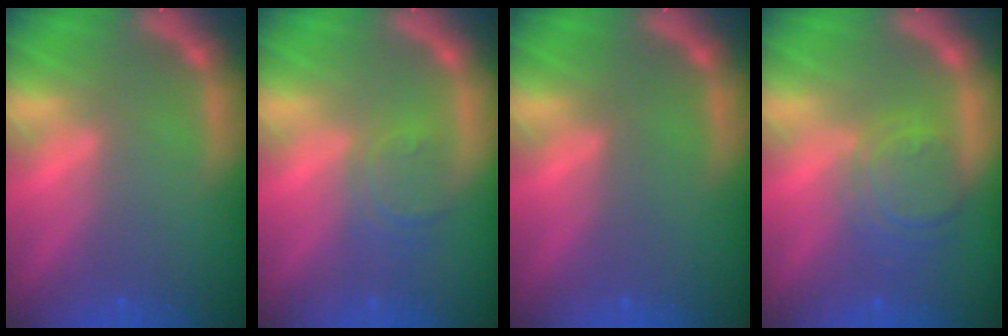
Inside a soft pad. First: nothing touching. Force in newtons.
{"total": 3.0}
{"total": 0.0}
{"total": 5.0}